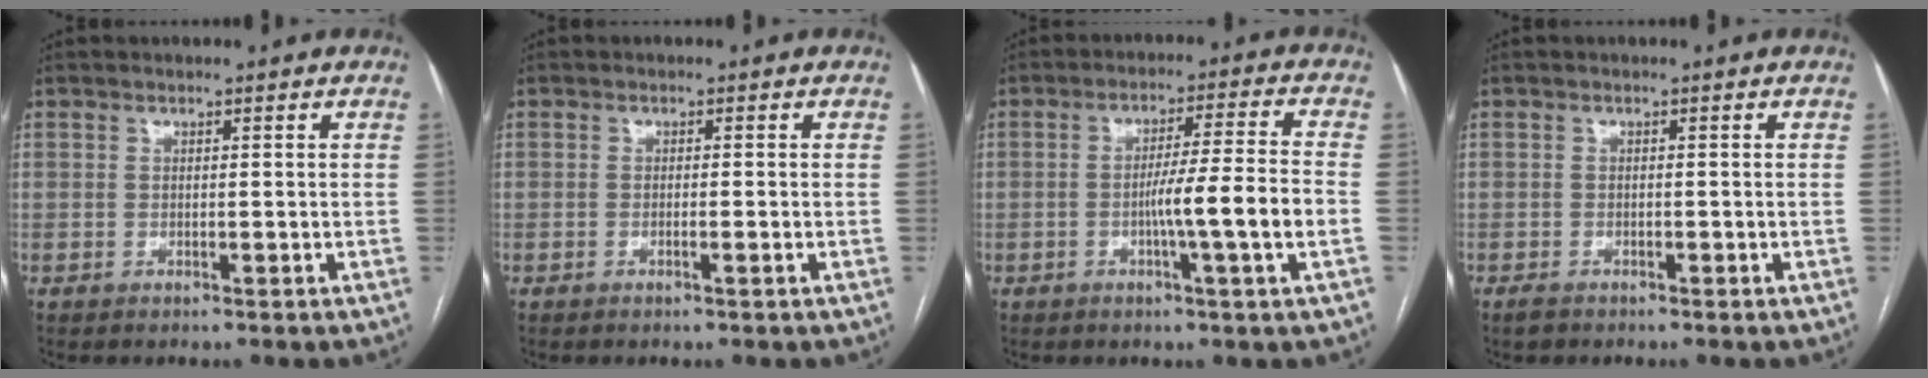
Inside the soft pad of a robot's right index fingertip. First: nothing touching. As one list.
[{"total": 1.0, "force": [-0.4, -0.2, 0.9], "torque": [-0.017, 0.000, -0.007]}, {"total": 9.2, "force": [-2.3, -1.1, 8.9], "torque": [-0.145, 0.001, -0.037]}, {"total": 1.2, "force": [-1.0, 0.6, 0.5], "torque": [-0.013, -0.001, -0.015]}]